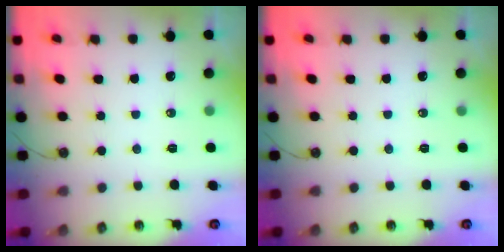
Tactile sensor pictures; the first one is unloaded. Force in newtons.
{"total": 0.0}